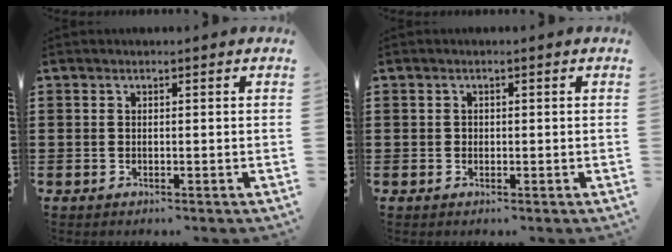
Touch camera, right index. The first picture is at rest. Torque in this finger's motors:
{"motor_torque": [0.08, 0.06, 0.06, 0.01]}